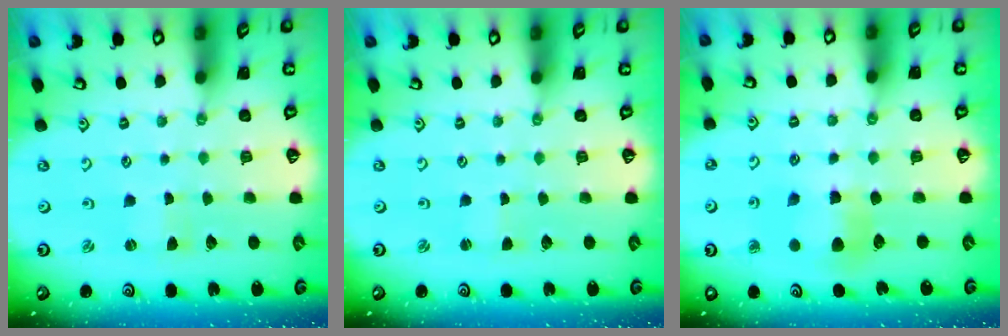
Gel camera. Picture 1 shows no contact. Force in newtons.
{"total": 0.0}
{"total": 6.5, "press": 6.5, "slide": 0.6}